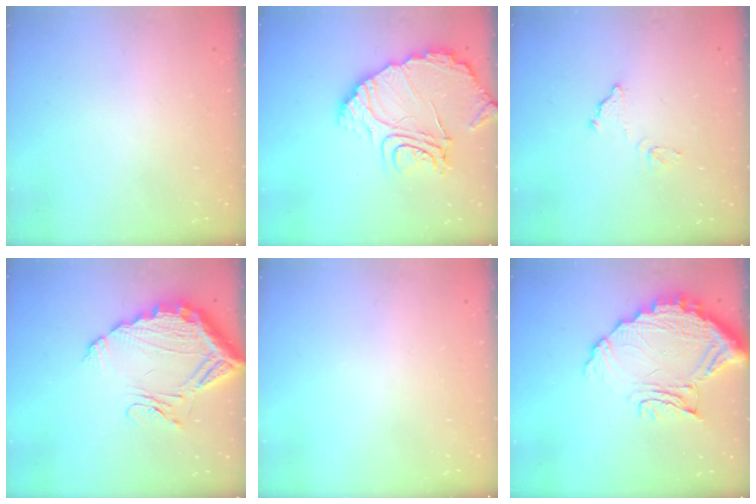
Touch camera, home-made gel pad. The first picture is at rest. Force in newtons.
{"total": 16.5, "press": 16.4, "slide": 1.9}
{"total": 9.0, "press": 9.0, "slide": 0.5}
{"total": 15.9, "press": 15.8, "slide": 1.4}
{"total": 0.0}
{"total": 15.7, "press": 15.6, "slide": 1.3}